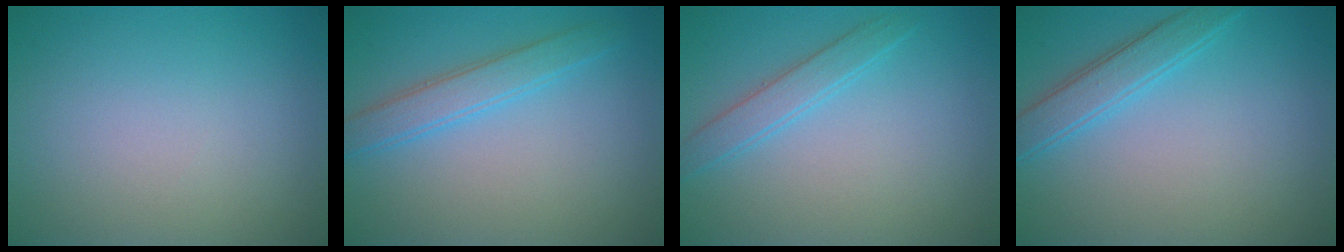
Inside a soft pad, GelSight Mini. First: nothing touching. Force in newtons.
{"total": 2.8, "press": 2.8, "slide": 0.1}
{"total": 2.2, "press": 2.1, "slide": 0.2}
{"total": 2.8, "press": 2.8, "slide": 0.2}